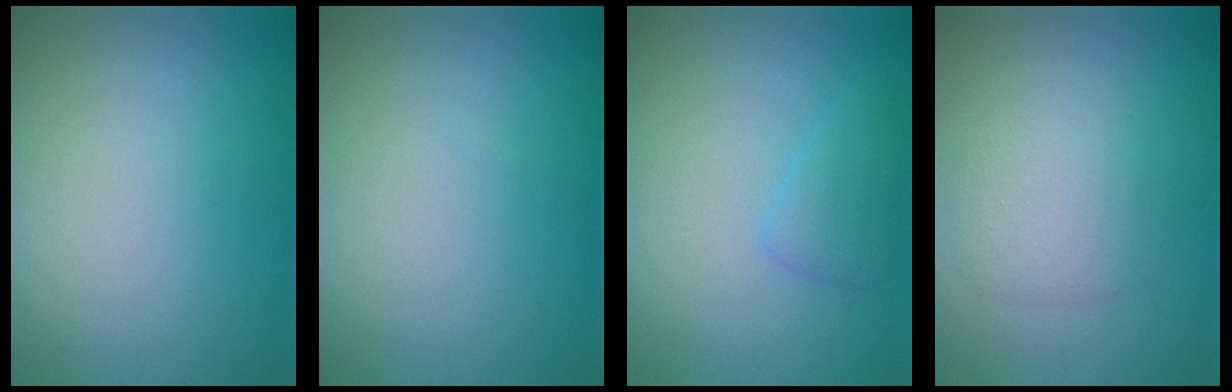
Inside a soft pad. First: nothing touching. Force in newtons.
{"total": 0.0}
{"total": 1.7, "press": 1.7, "slide": 0.1}
{"total": 2.9, "press": 2.9, "slide": 0.2}